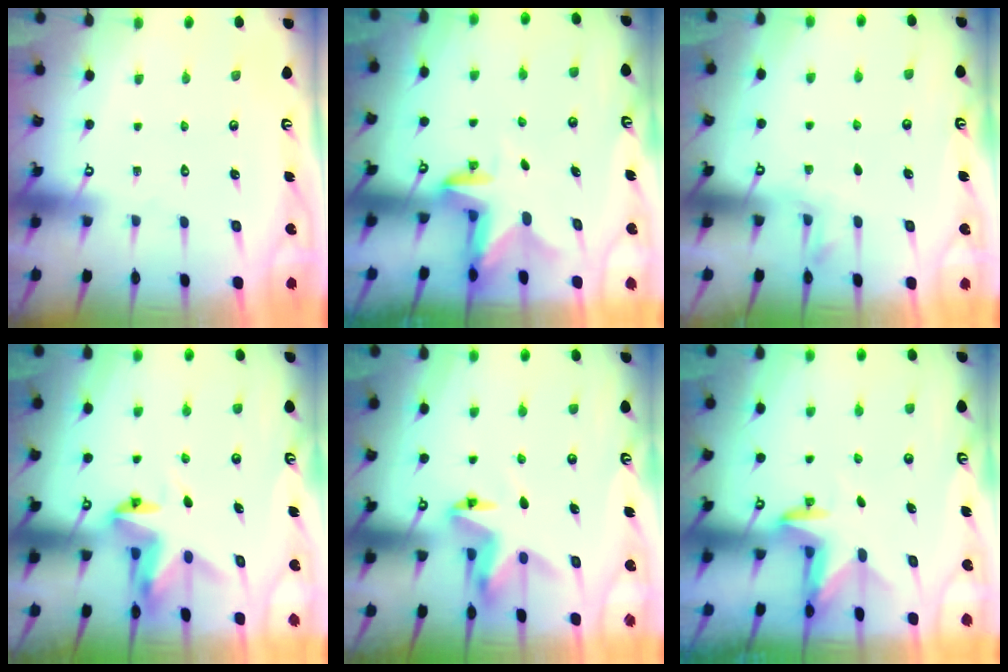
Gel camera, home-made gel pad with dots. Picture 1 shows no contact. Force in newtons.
{"total": 2.6, "press": 2.5, "slide": 0.5}
{"total": 2.4, "press": 2.4, "slide": 0.5}
{"total": 4.9, "press": 4.9, "slide": 0.2}
{"total": 5.3, "press": 5.3, "slide": 0.1}
{"total": 3.0, "press": 2.9, "slide": 0.7}